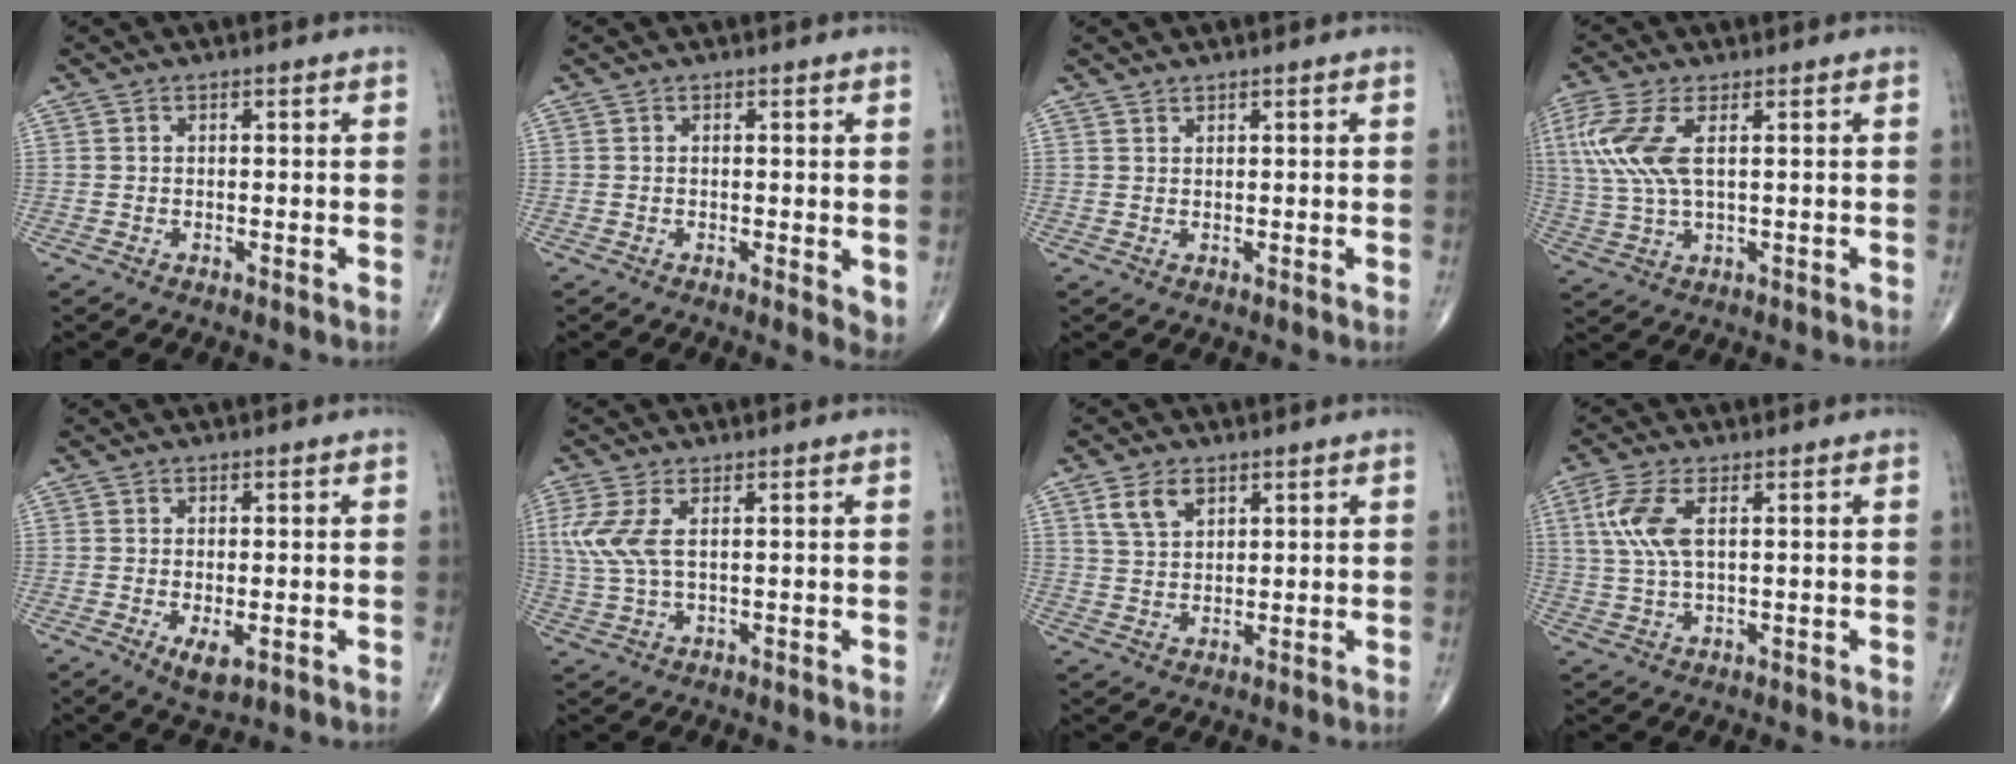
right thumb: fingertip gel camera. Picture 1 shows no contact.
{"total": 3.1, "force": [0.2, 1.1, 2.9], "torque": [-0.039, -0.012, 0.002]}
{"total": 0.7, "force": [0.7, 0.2, 0.0], "torque": [0.000, -0.007, 0.012]}
{"total": 10.3, "force": [2.8, 4.3, 9.0], "torque": [-0.235, 0.000, 0.061]}
{"total": 3.3, "force": [-0.9, 1.4, 2.9], "torque": [-0.050, -0.009, -0.010]}
{"total": 6.4, "force": [1.7, 2.7, 5.6], "torque": [-0.154, 0.001, 0.043]}
{"total": 5.3, "force": [2.8, 3.2, 3.2], "torque": [-0.050, -0.010, 0.058]}
{"total": 7.4, "force": [2.1, 3.0, 6.5], "torque": [-0.162, 0.004, 0.046]}